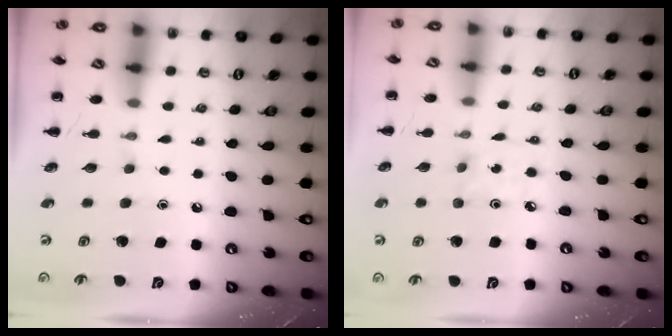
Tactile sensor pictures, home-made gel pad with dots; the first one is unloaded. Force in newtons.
{"total": 2.5, "press": 2.4, "slide": 0.8}